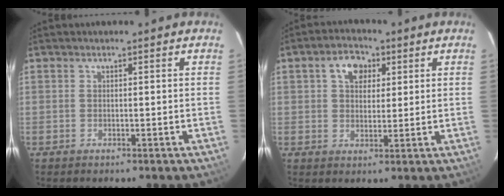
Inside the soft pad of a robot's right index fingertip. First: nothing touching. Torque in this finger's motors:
{"motor_torque": [0.49, 0.23, 0.21, 0.07]}